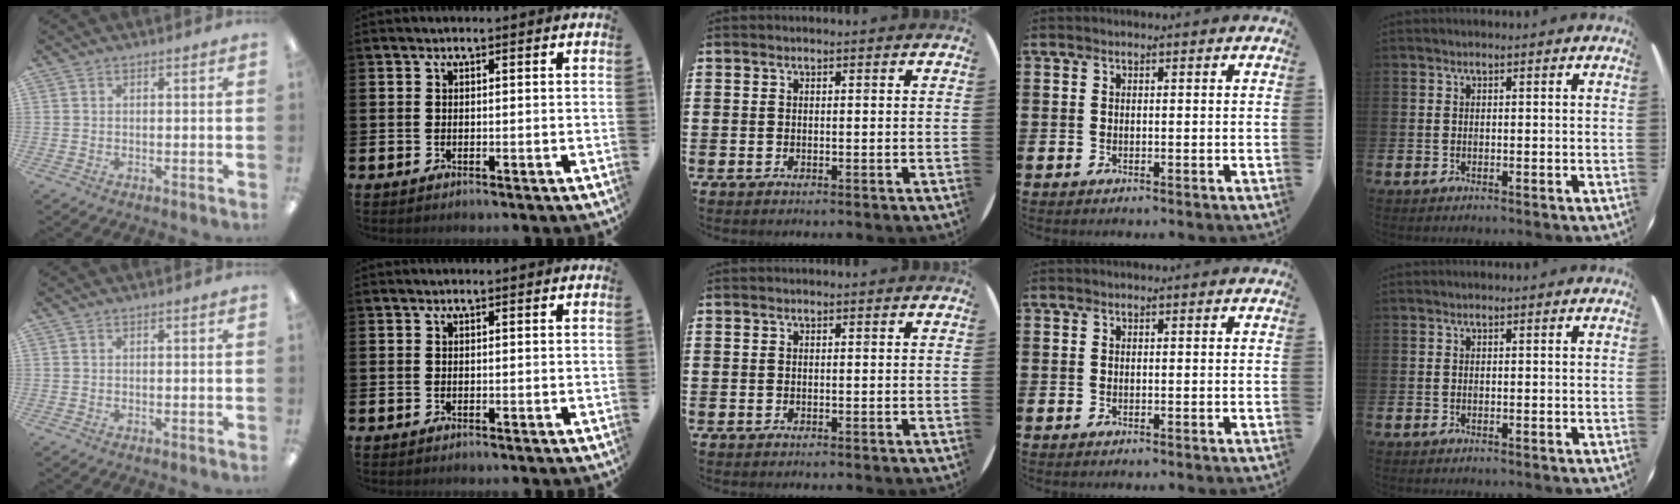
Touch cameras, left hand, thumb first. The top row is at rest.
{}